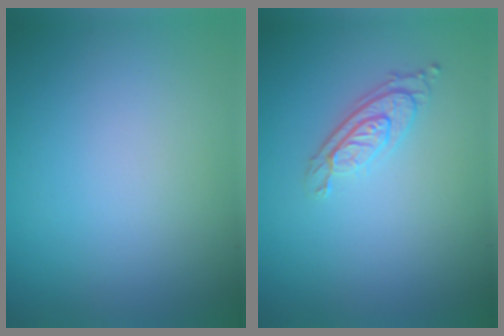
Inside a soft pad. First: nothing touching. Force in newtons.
{"total": 3.0, "press": 2.1, "slide": 2.1}